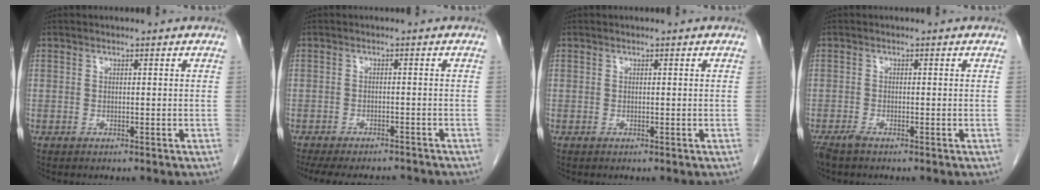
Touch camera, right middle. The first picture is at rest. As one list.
[{"total": 12.0, "force": [-10.7, 3.2, 4.5], "torque": [-0.088, -0.003, -0.140]}, {"total": 0.0}, {"total": 1.8, "force": [-1.5, 0.3, 1.0], "torque": [-0.024, -0.005, -0.028]}]